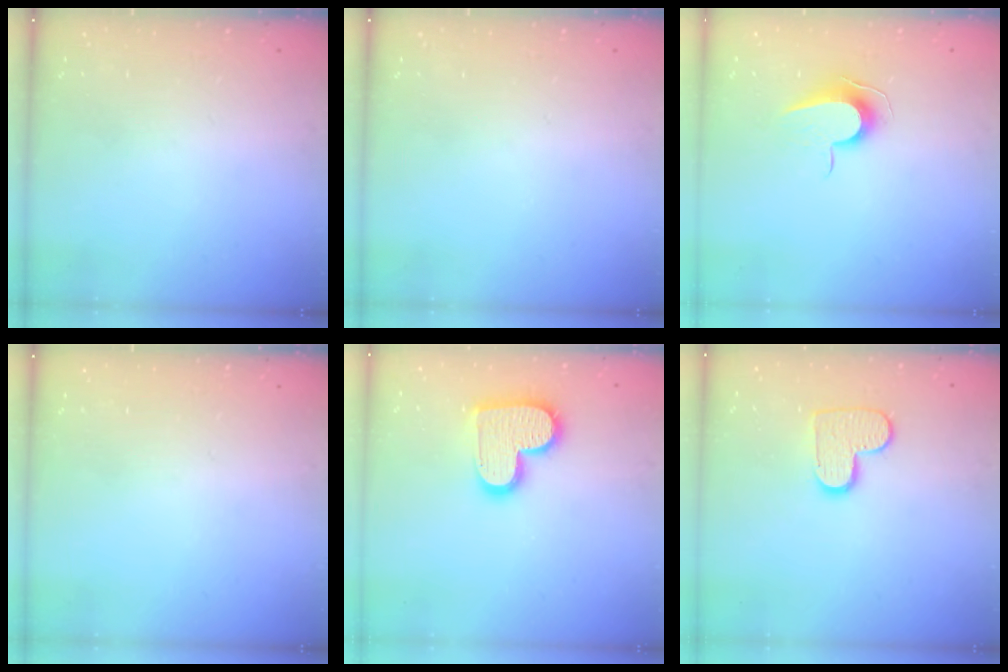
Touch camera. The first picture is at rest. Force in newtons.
{"total": 0.0}
{"total": 8.9, "press": 8.8, "slide": 0.5}
{"total": 0.0}
{"total": 15.1, "press": 15.0, "slide": 0.9}
{"total": 10.0, "press": 10.0, "slide": 0.6}